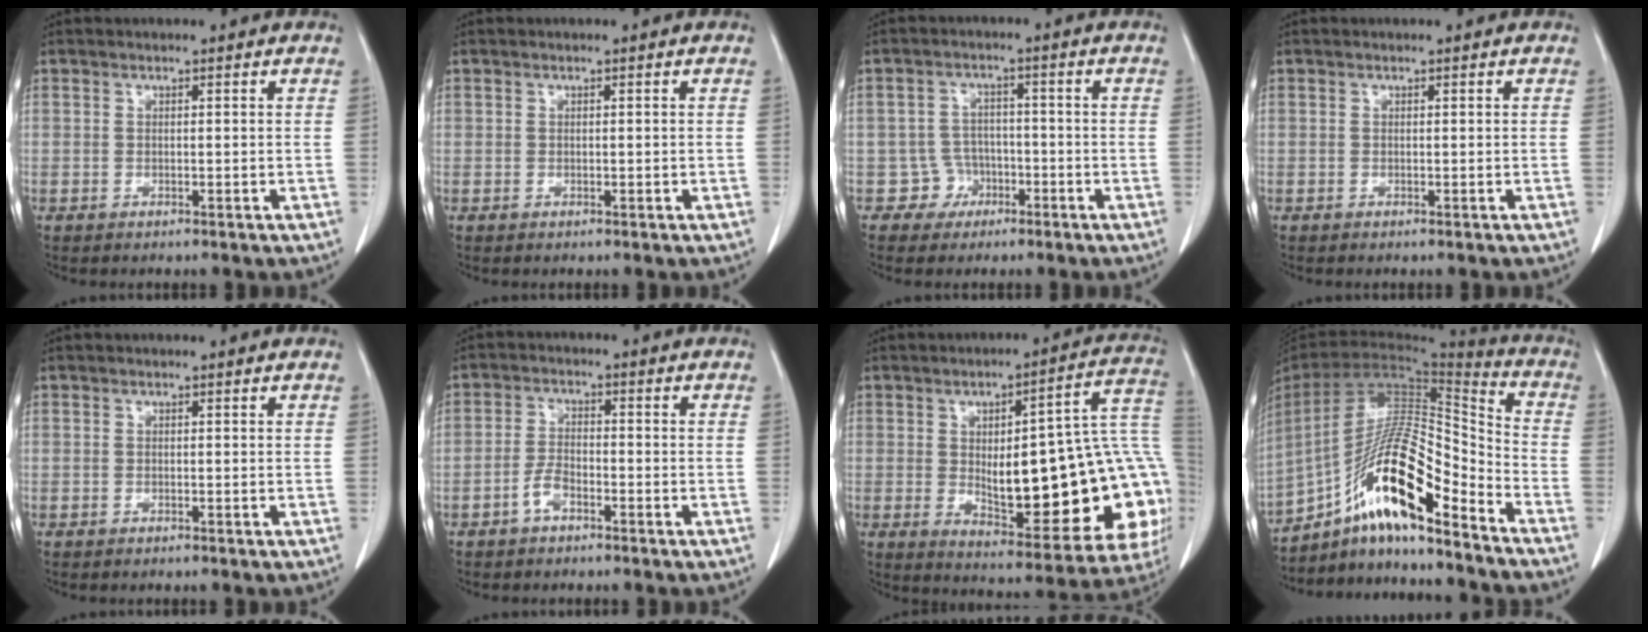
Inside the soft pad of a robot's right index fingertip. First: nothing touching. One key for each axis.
{"total": 0.0}
{"total": 4.1, "fx": -1.9, "fy": 3.6, "fz": -0.4, "tx": 0.018, "ty": 0.018, "tz": -0.029}
{"total": 0.0}
{"total": 0.0}
{"total": 3.3, "fx": -2.0, "fy": 1.5, "fz": 2.1, "tx": -0.041, "ty": 0.009, "tz": -0.038}
{"total": 26.4, "fx": -2.1, "fy": 7.5, "fz": 25.2, "tx": -0.250, "ty": 0.031, "tz": -0.005}
{"total": 19.1, "fx": -11.8, "fy": 3.1, "fz": 14.7, "tx": -0.289, "ty": 0.007, "tz": -0.209}